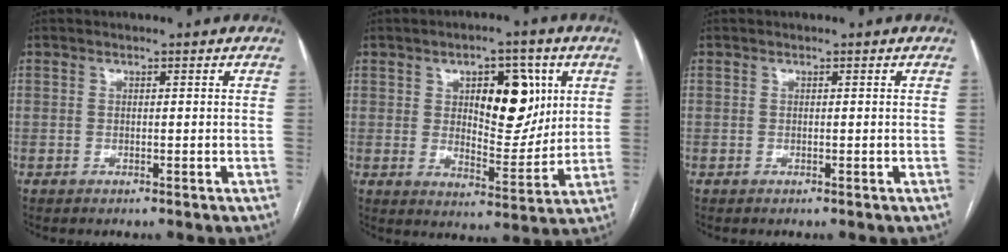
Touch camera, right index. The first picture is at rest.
{"total": 10.9, "force": [3.6, 4.8, 9.1], "torque": [-0.127, 0.008, 0.061]}
{"total": 0.0}